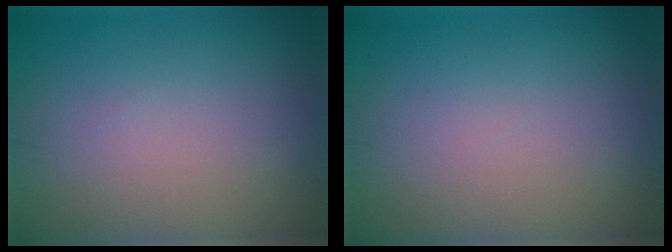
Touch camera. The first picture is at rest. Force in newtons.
{"total": 0.0}